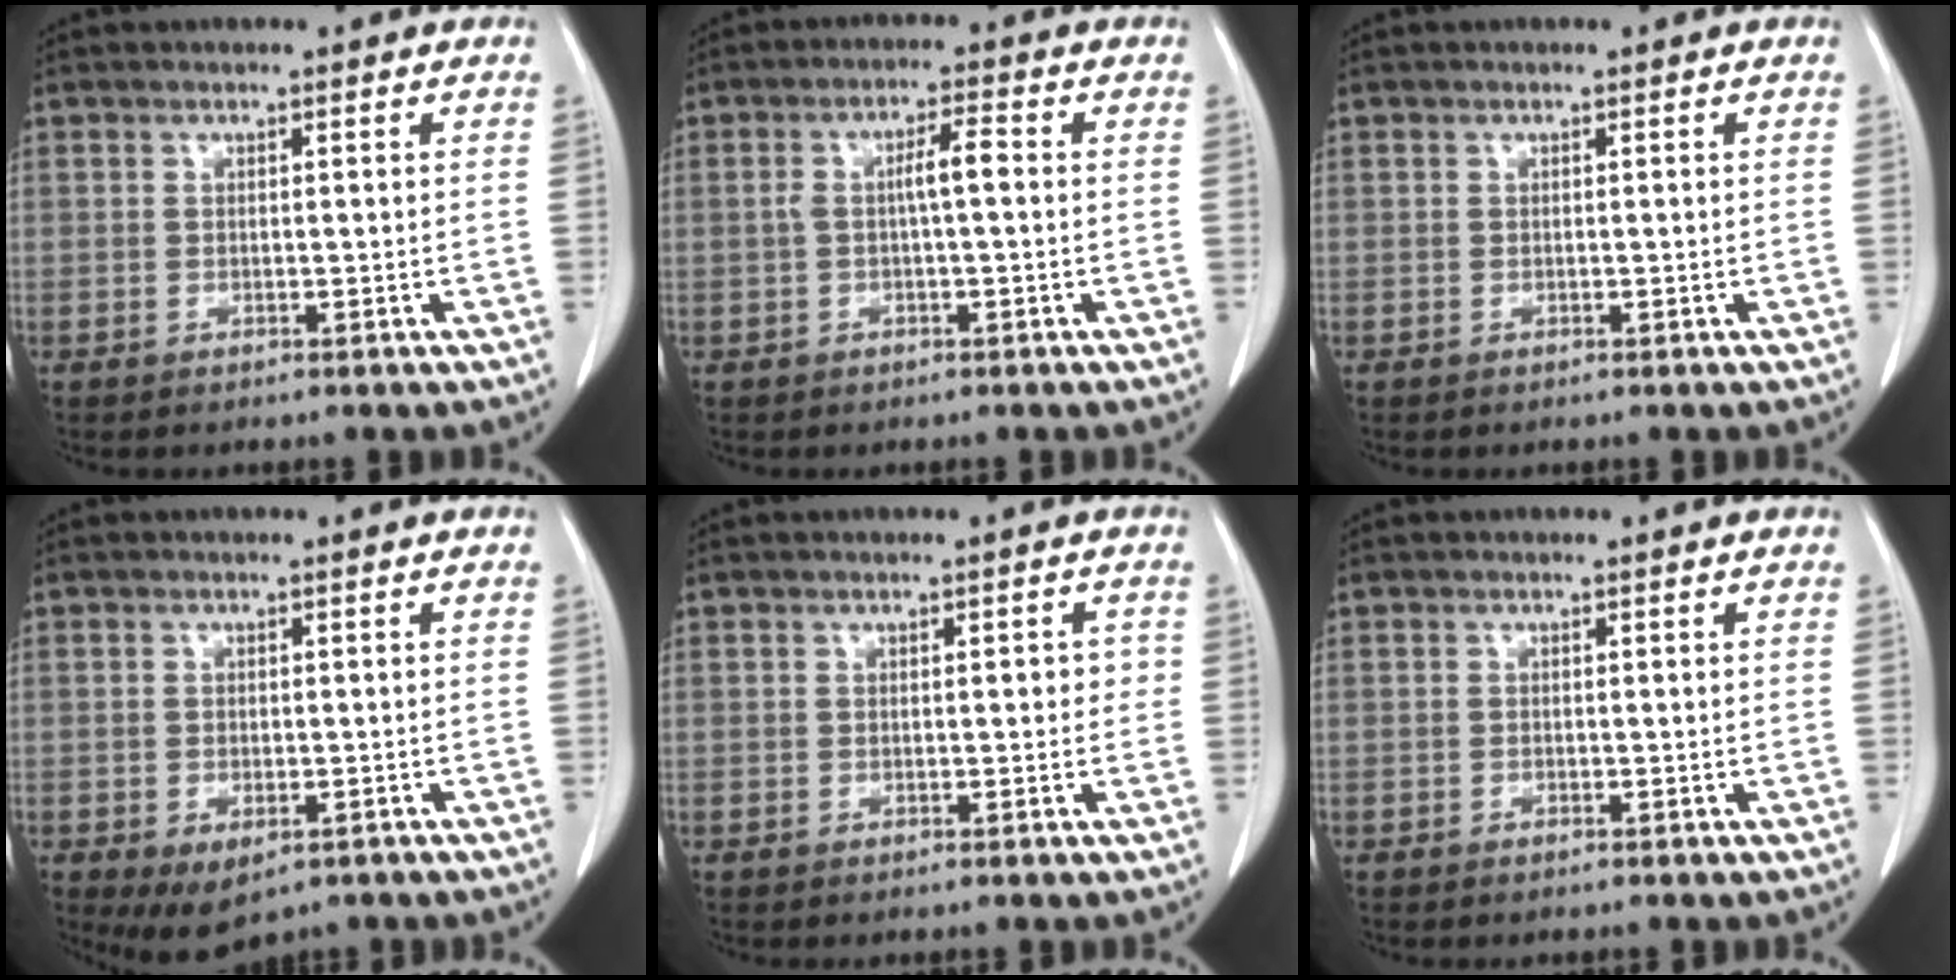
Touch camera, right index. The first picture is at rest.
{"total": 4.0, "force": [0.0, 0.7, 3.9], "torque": [-0.072, 0.014, 0.001]}
{"total": 0.0}
{"total": 5.4, "force": [-3.0, 2.9, 3.5], "torque": [-0.053, -0.007, -0.034]}
{"total": 1.4, "force": [-0.1, 0.7, 1.2], "torque": [-0.012, 0.004, -0.001]}
{"total": 0.0}